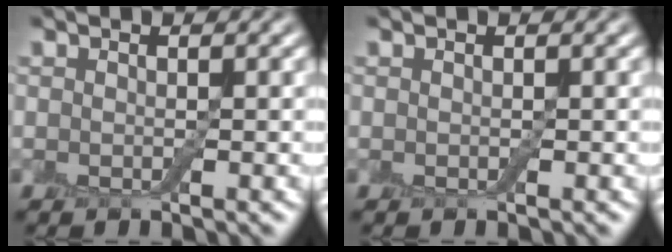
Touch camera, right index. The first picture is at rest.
{"total": 0.0}